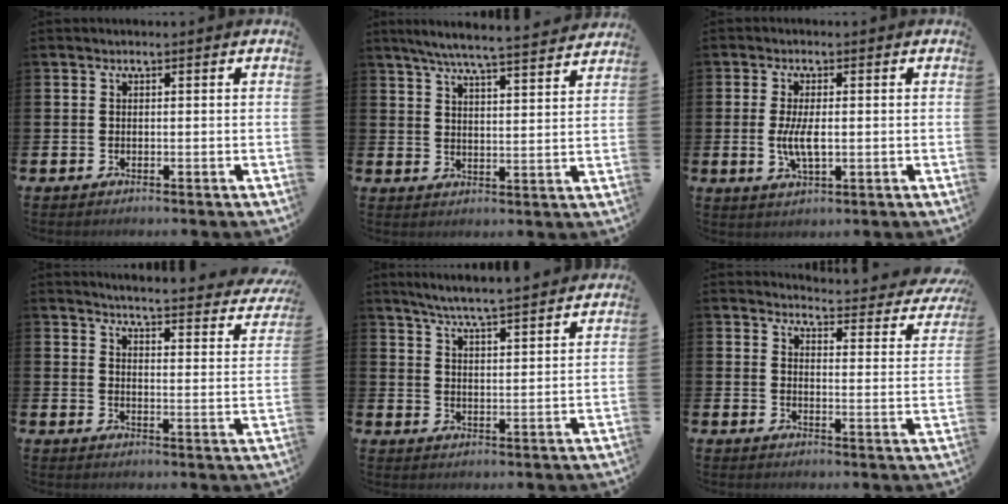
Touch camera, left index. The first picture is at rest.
{"total": 6.4, "force": [6.0, -0.2, 2.2], "torque": [-0.058, -0.039, 0.104]}
{"total": 4.3, "force": [-0.1, 1.6, 4.0], "torque": [-0.080, 0.002, -0.007]}
{"total": 4.1, "force": [3.9, 0.2, 1.1], "torque": [-0.030, -0.041, 0.060]}
{"total": 6.0, "force": [5.8, -0.5, 1.4], "torque": [-0.051, -0.038, 0.102]}
{"total": 3.4, "force": [3.3, 0.5, 0.9], "torque": [-0.021, -0.034, 0.049]}